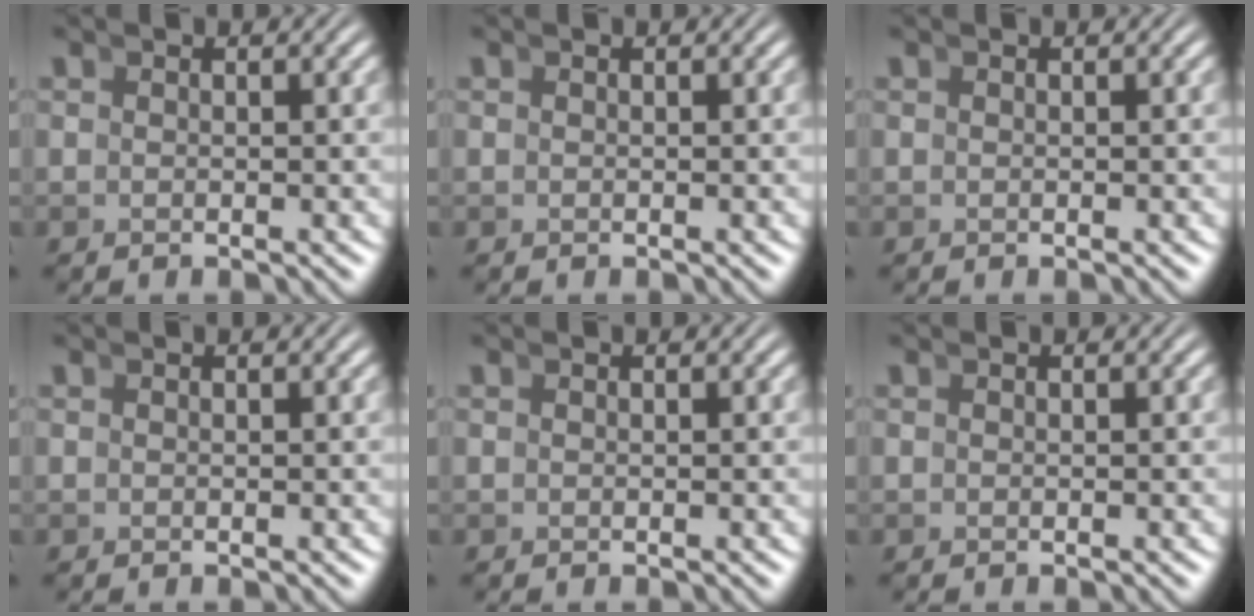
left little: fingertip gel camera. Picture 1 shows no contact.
{"total": 0.0}
{"total": 0.0}
{"total": 0.0}
{"total": 0.0}
{"total": 0.0}